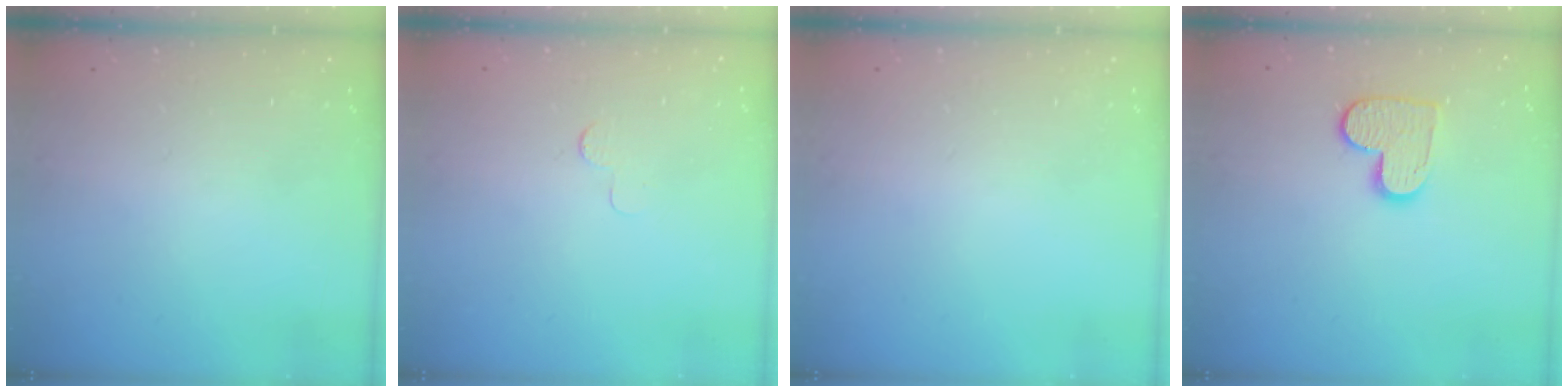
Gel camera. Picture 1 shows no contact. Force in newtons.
{"total": 2.5, "press": 2.5, "slide": 0.2}
{"total": 0.0}
{"total": 9.6, "press": 9.6, "slide": 0.6}